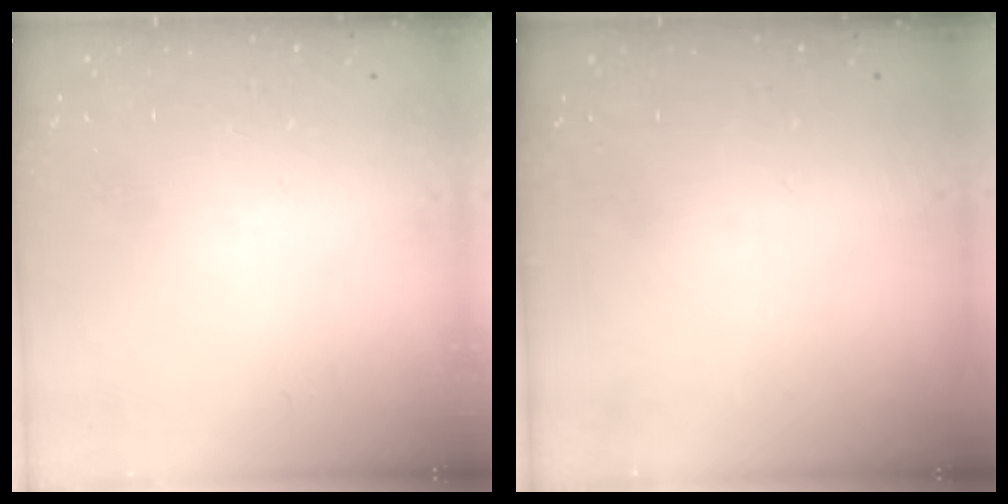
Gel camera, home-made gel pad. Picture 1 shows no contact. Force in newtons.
{"total": 0.0}